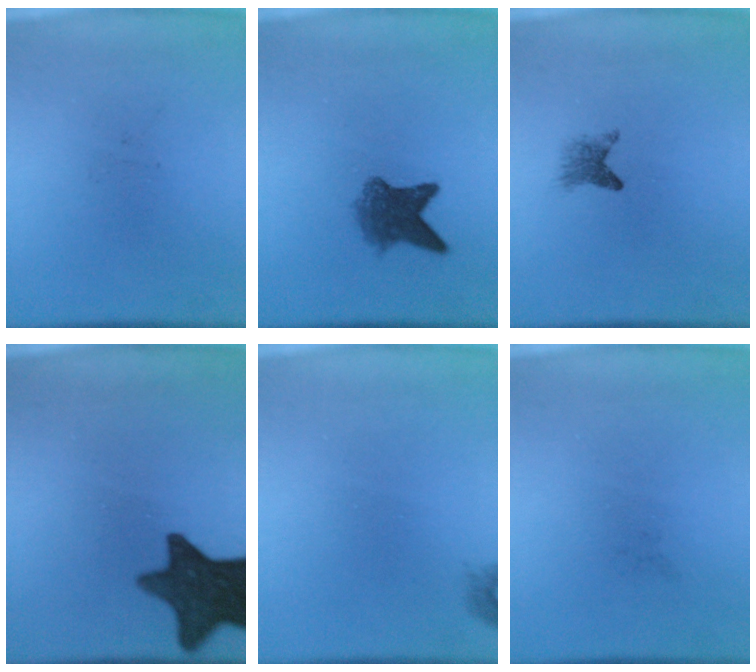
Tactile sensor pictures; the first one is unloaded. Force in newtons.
{"total": 5.2}
{"total": 2.0}
{"total": 13.9}
{"total": 0.9}
{"total": 0.0}